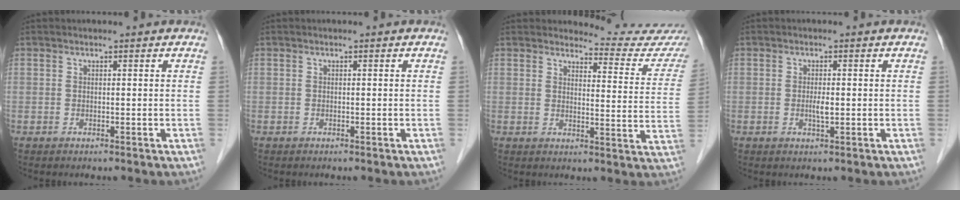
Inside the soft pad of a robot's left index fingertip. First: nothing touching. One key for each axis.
{"total": 0.0}
{"total": 11.8, "fx": 11.8, "fy": 0.1, "fz": 0.5, "tx": 0.008, "ty": -0.091, "tz": 0.115}
{"total": 1.6, "fx": -0.3, "fy": 0.3, "fz": 1.6, "tx": -0.032, "ty": -0.004, "tz": -0.005}